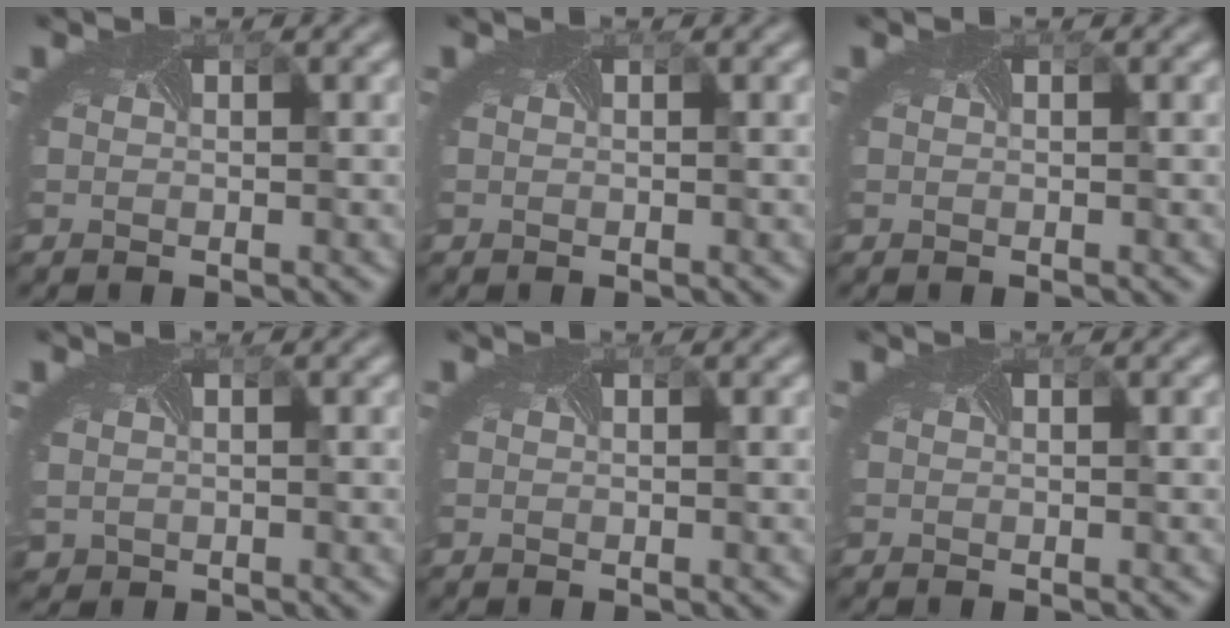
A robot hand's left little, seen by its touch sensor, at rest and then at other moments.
{"total": 0.0}
{"total": 0.0}
{"total": 0.9, "force": [0.0, 0.9, 0.0], "torque": [-0.001, -0.006, 0.004]}
{"total": 0.0}
{"total": 0.0}